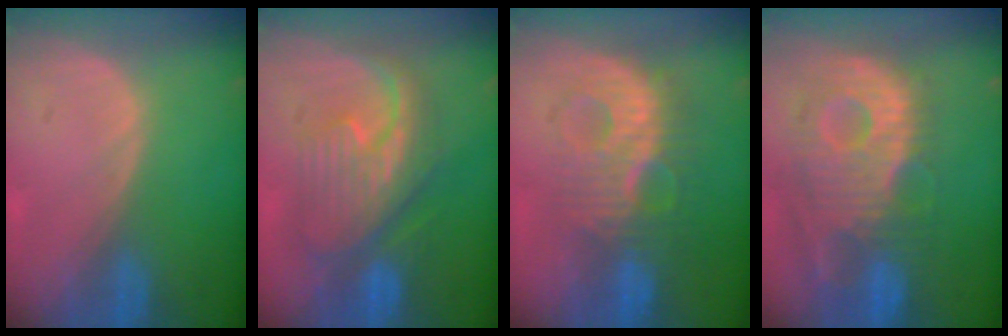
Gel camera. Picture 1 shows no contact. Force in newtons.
{"total": 9.4, "press": 9.4, "slide": 0.6}
{"total": 9.4, "press": 9.3, "slide": 1.6}
{"total": 12.7, "press": 11.1, "slide": 6.2}